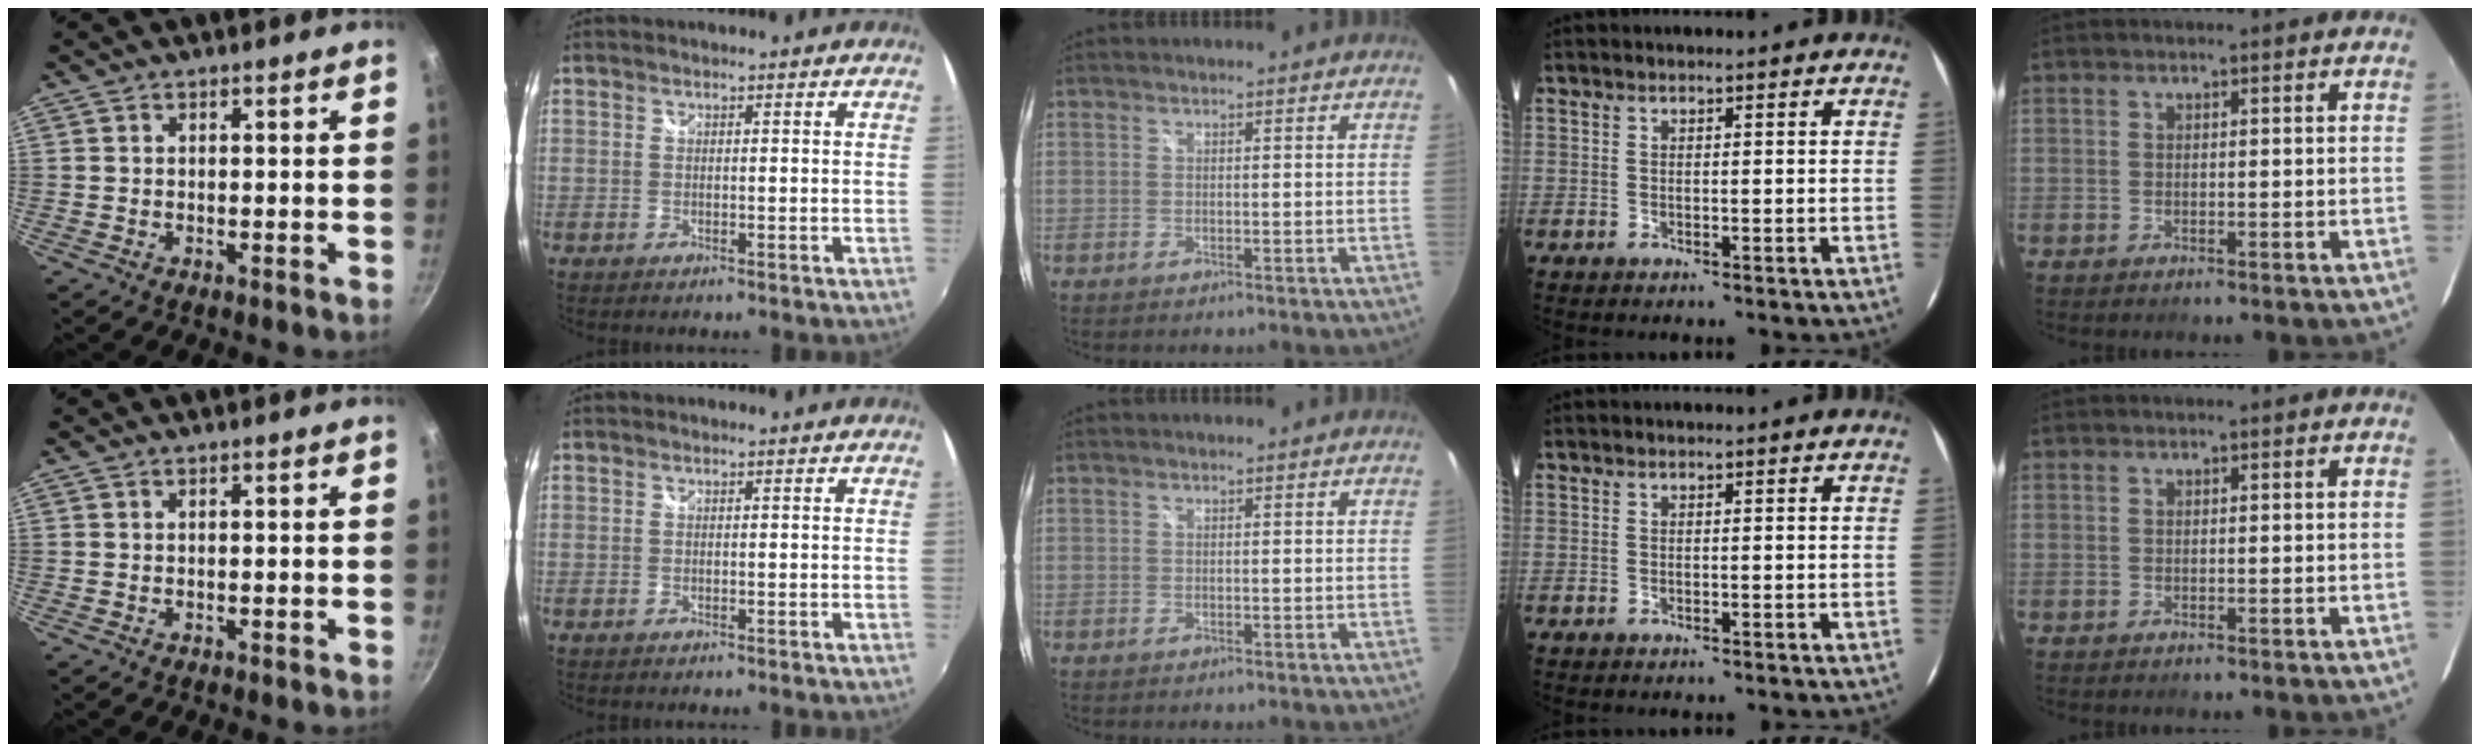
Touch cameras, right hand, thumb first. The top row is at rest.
{}